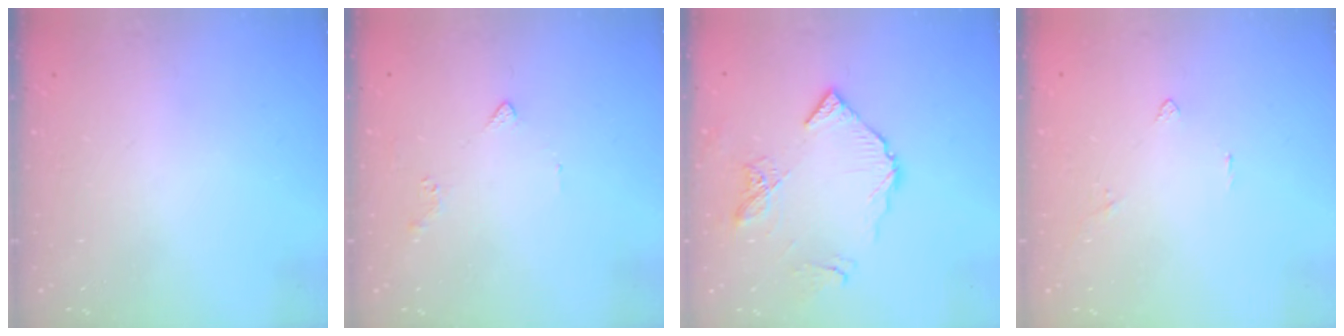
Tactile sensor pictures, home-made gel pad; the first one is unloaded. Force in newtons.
{"total": 1.8, "press": 1.7, "slide": 0.6}
{"total": 10.5, "press": 10.4, "slide": 1.3}
{"total": 2.5, "press": 2.5, "slide": 0.4}